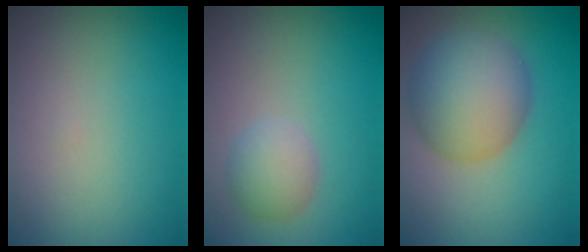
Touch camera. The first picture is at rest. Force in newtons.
{"total": 2.4, "press": 2.4, "slide": 0.0}
{"total": 7.3, "press": 7.3, "slide": 0.2}